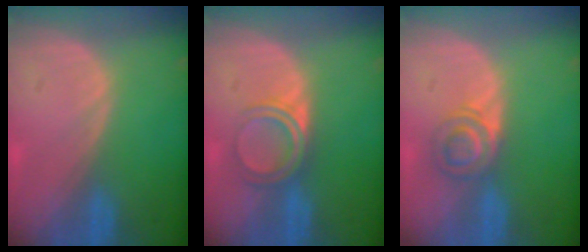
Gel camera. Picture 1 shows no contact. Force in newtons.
{"total": 4.7, "press": 4.2, "slide": 2.2}
{"total": 4.4, "press": 4.3, "slide": 0.9}